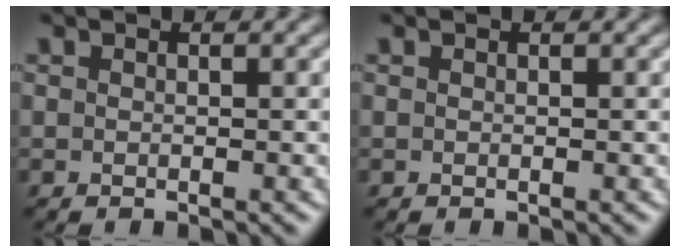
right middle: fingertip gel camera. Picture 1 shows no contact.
{"total": 0.0}